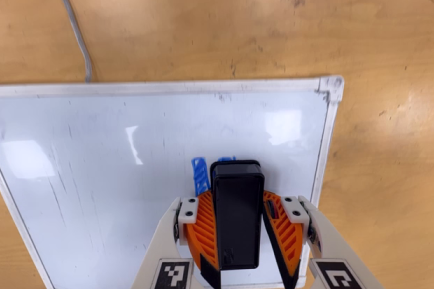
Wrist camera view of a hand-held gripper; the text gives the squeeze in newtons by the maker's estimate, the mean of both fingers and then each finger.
{"total": 11.7, "left": 12.8, "right": 10.6}